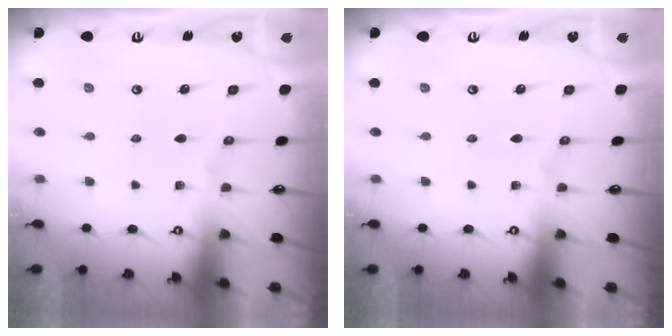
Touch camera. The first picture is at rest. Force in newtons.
{"total": 0.0}